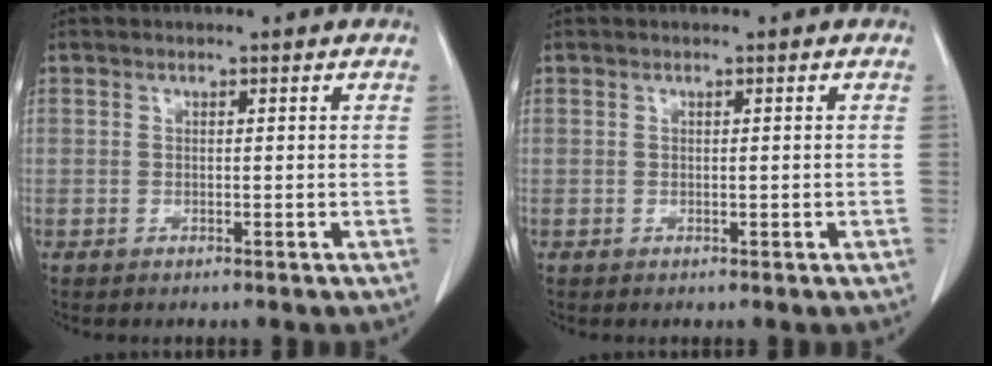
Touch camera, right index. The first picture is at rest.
{"total": 0.0}